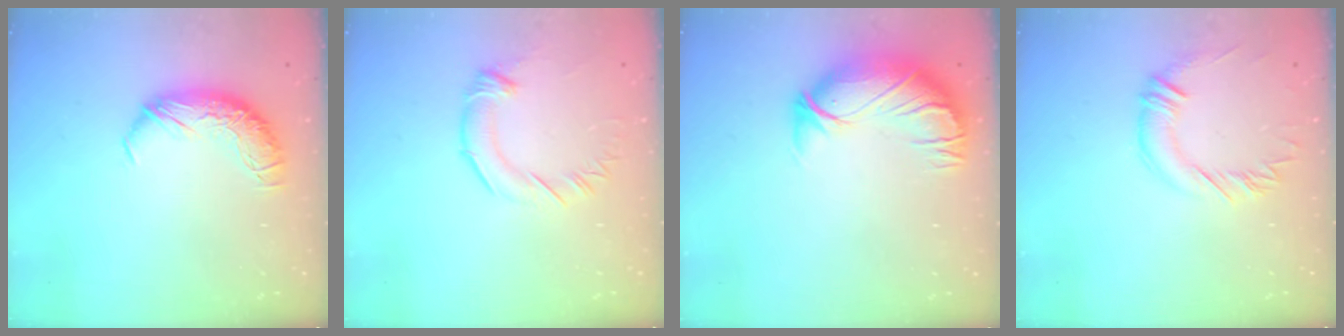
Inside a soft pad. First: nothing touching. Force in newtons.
{"total": 2.5, "press": 2.4, "slide": 0.7}
{"total": 2.9, "press": 0.3, "slide": 2.9}
{"total": 0.9, "press": 0.8, "slide": 0.4}